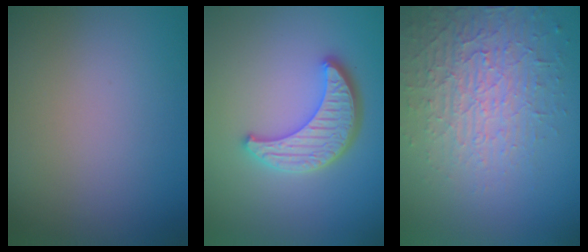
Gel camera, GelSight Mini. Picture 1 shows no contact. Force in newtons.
{"total": 4.4, "press": 3.8, "slide": 2.3}
{"total": 4.4, "press": 4.0, "slide": 1.9}